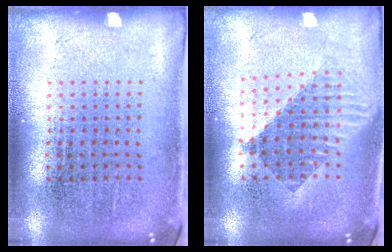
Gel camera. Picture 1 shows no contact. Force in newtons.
{"total": 1.7, "press": 1.4, "slide": 0.9}